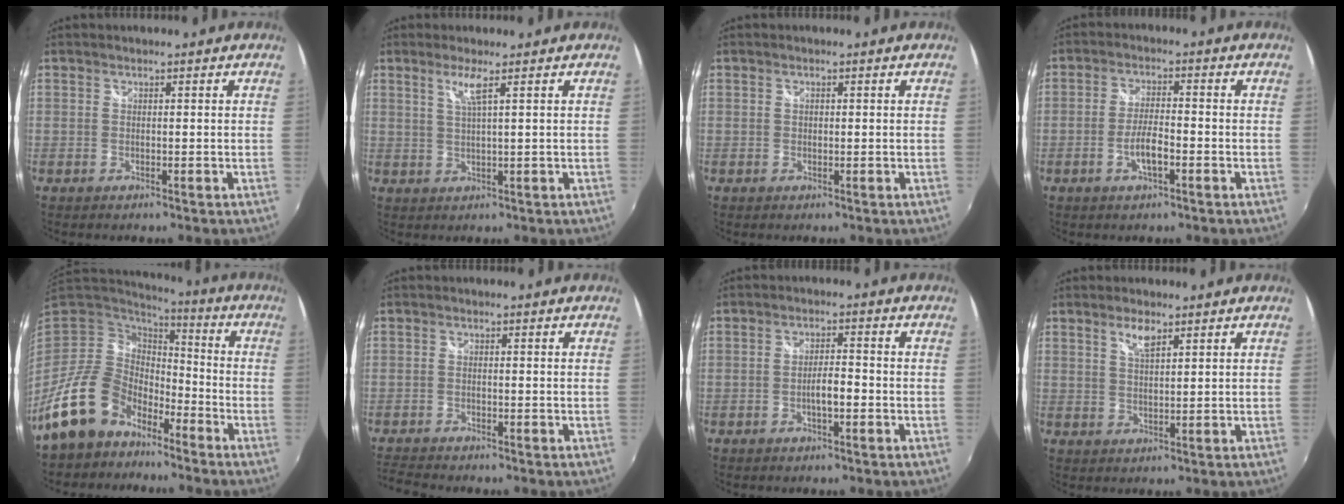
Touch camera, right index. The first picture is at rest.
{"total": 3.1, "force": [1.6, -0.5, 2.6], "torque": [-0.051, -0.005, 0.033]}
{"total": 0.6, "force": [0.2, 0.4, 0.4], "torque": [-0.008, 0.001, 0.002]}
{"total": 4.9, "force": [-2.1, 1.2, 4.3], "torque": [-0.087, 0.000, -0.038]}
{"total": 15.1, "force": [-10.5, 9.0, 6.0], "torque": [-0.141, 0.009, -0.183]}
{"total": 4.2, "force": [-3.8, 0.4, 1.6], "torque": [-0.044, -0.017, -0.075]}
{"total": 3.5, "force": [-1.4, 0.7, 3.1], "torque": [-0.058, 0.003, -0.025]}
{"total": 3.3, "force": [2.1, 1.1, 2.4], "torque": [-0.041, 0.002, 0.038]}